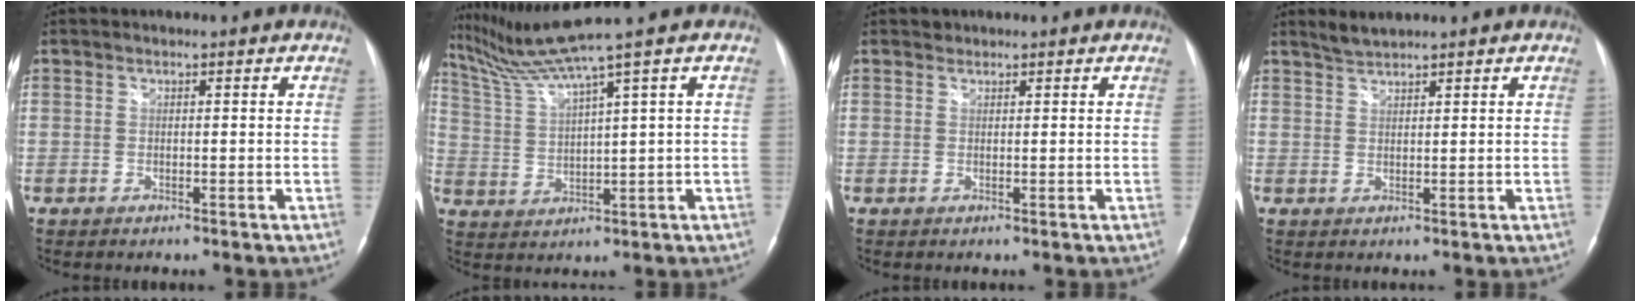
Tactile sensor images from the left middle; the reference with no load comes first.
{"total": 8.0, "force": [6.2, -3.0, 4.1], "torque": [-0.092, 0.002, 0.129]}
{"total": 0.6, "force": [0.5, 0.3, -0.1], "torque": [0.000, -0.001, 0.008]}
{"total": 2.0, "force": [2.0, -0.2, 0.3], "torque": [-0.009, 0.003, 0.043]}